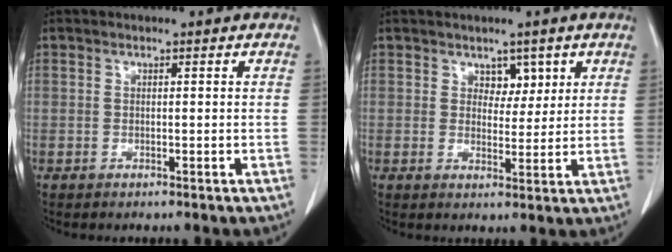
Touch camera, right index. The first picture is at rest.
{"total": 3.3, "force": [1.8, 2.2, 1.7], "torque": [-0.014, 0.001, 0.029]}